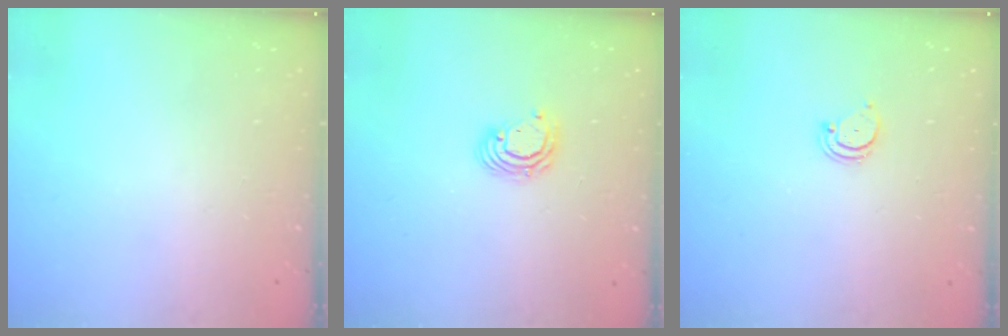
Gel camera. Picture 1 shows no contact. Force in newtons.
{"total": 5.7, "press": 5.7, "slide": 0.2}
{"total": 1.9, "press": 1.9, "slide": 0.2}